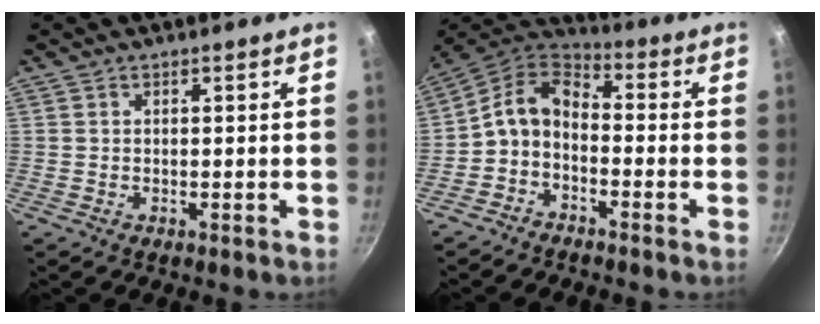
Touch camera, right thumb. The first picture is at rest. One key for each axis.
{"total": 9.0, "fx": -2.4, "fy": 5.8, "fz": 6.4, "tx": -0.127, "ty": 0.056, "tz": -0.062}